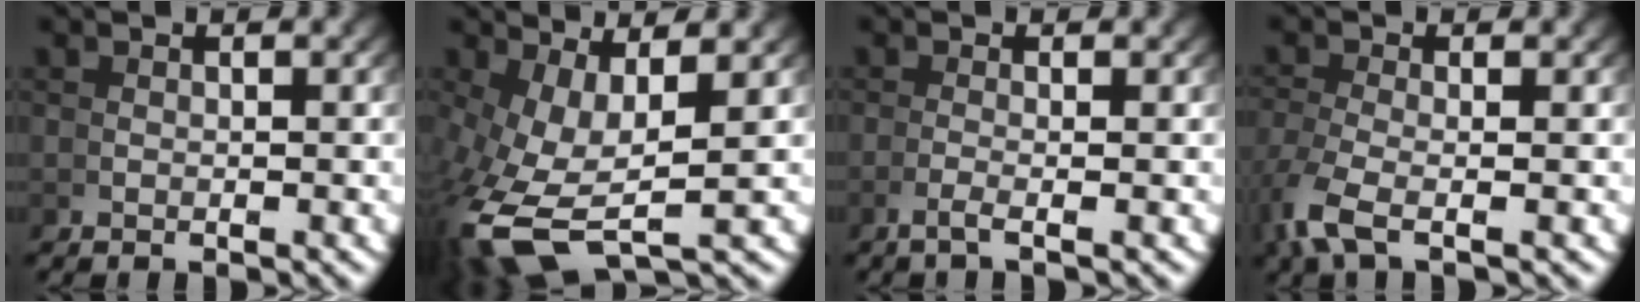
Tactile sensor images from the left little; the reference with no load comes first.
{"total": 6.7, "force": [-1.8, 2.9, 5.7], "torque": [-0.153, -0.052, 0.001]}
{"total": 1.4, "force": [-0.5, -0.4, 1.2], "torque": [-0.039, -0.008, -0.011]}
{"total": 2.4, "force": [-0.7, 0.5, 2.2], "torque": [-0.069, -0.016, -0.004]}